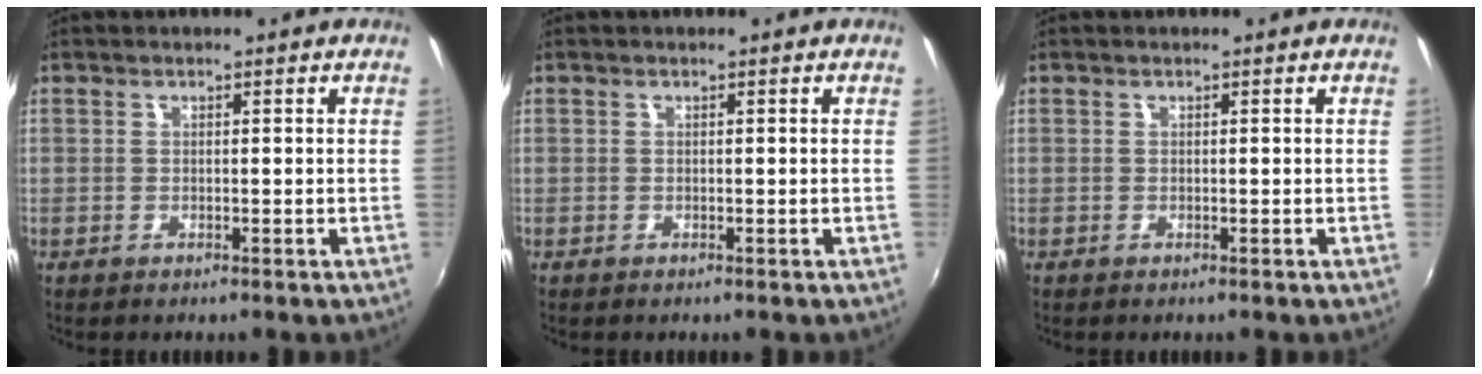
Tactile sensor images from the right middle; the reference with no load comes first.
{"total": 0.0}
{"total": 0.0}